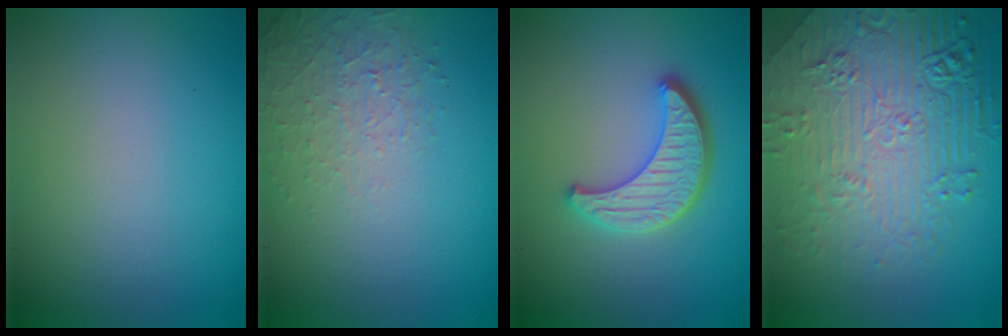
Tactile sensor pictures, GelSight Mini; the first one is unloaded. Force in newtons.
{"total": 1.5, "press": 0.8, "slide": 1.3}
{"total": 4.5, "press": 3.8, "slide": 2.4}
{"total": 8.8, "press": 6.1, "slide": 6.3}